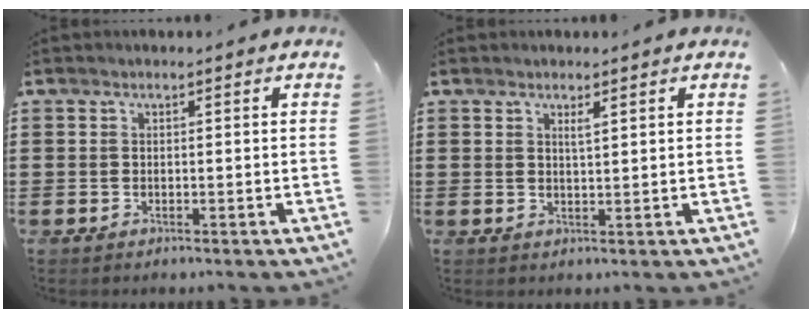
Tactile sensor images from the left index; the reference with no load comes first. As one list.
[{"total": 1.7, "force": [1.1, 0.3, 1.2], "torque": [-0.026, 0.001, 0.018]}]